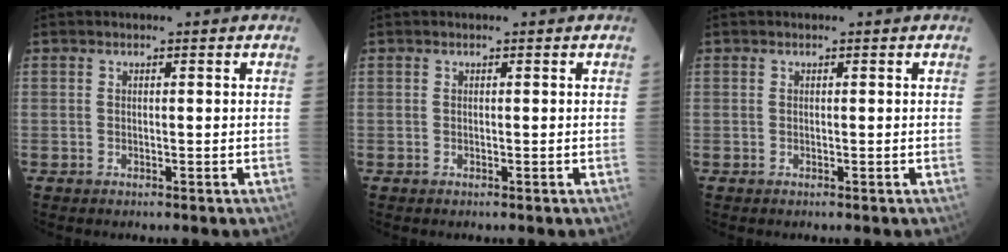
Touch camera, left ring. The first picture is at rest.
{"total": 0.0}
{"total": 0.0}